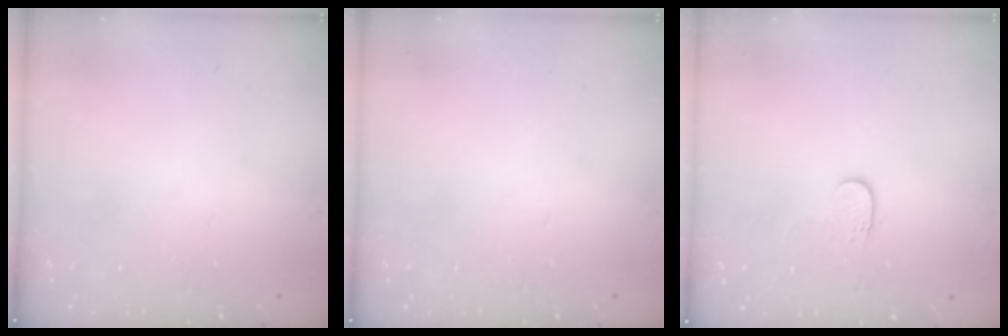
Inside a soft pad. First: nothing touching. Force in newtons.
{"total": 0.0}
{"total": 3.9, "press": 3.8, "slide": 0.5}